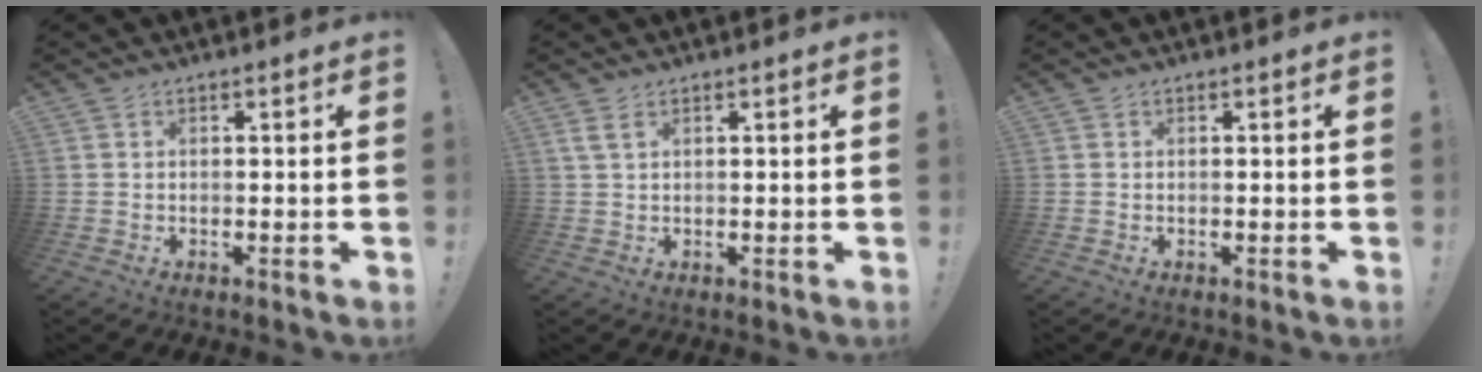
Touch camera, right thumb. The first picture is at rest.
{"total": 3.0, "force": [1.5, 1.3, 2.2], "torque": [-0.048, 0.003, 0.030]}
{"total": 0.0}